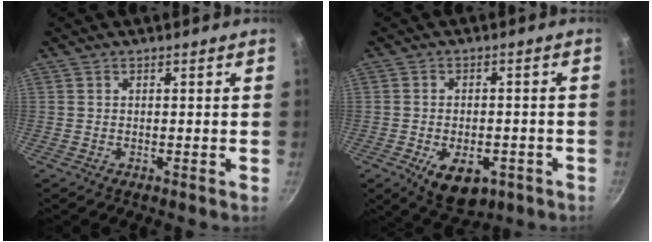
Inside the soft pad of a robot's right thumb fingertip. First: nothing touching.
{"total": 9.5, "force": [-3.8, 5.5, 6.7], "torque": [-0.080, 0.009, -0.041]}